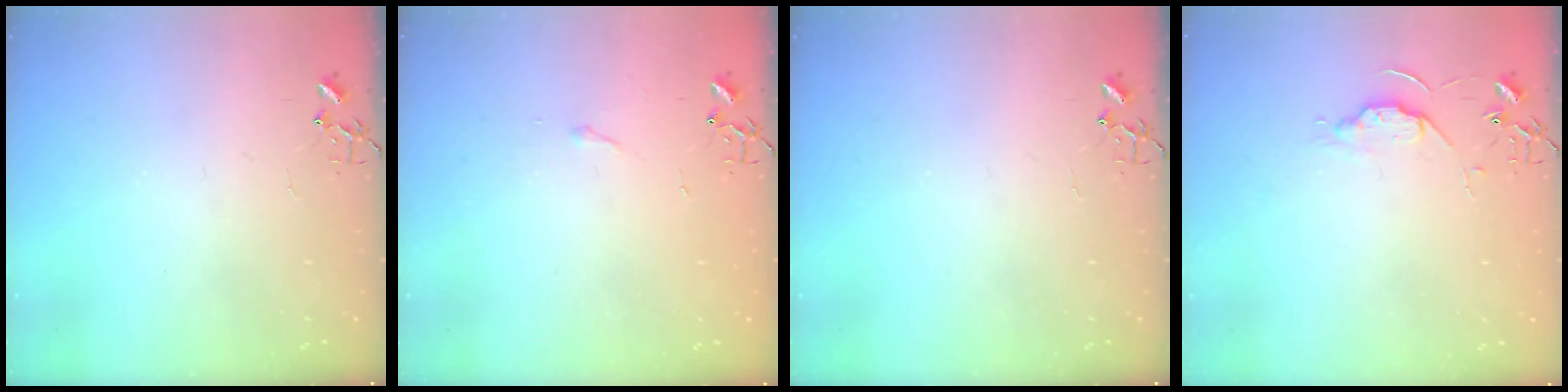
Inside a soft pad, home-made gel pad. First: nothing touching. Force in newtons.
{"total": 2.9, "press": 2.9, "slide": 0.5}
{"total": 0.0}
{"total": 5.7, "press": 5.6, "slide": 0.8}